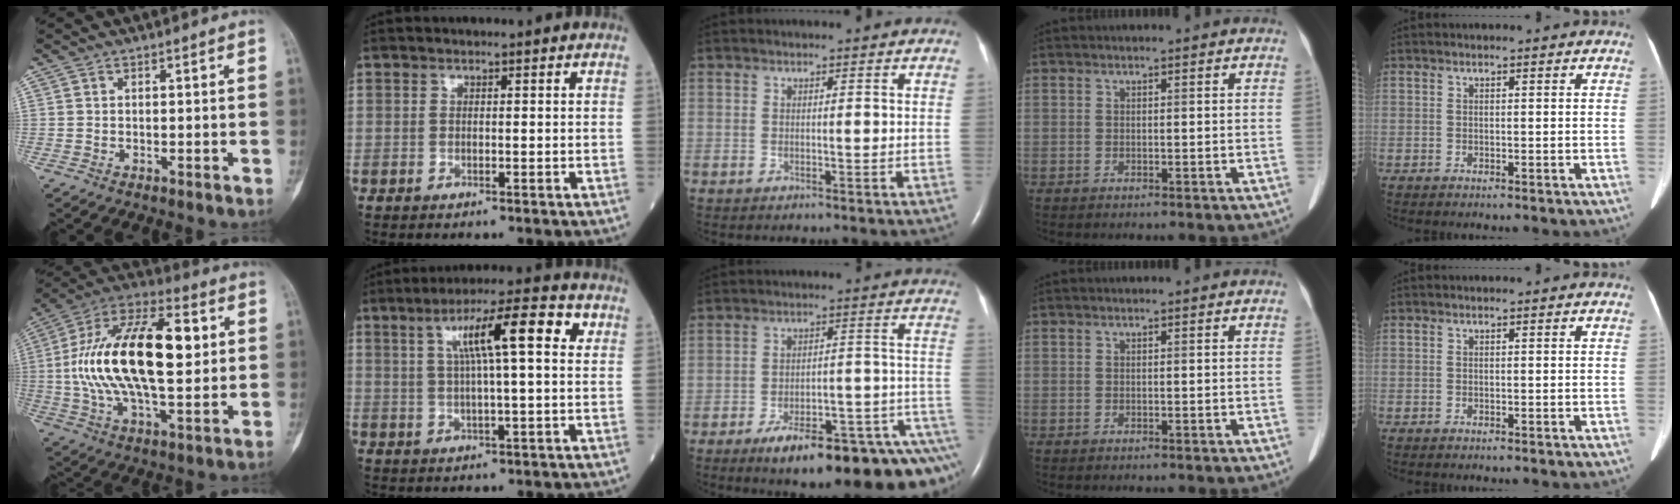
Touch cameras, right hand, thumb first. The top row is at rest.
{"thumb": {"total": 25.0, "force": [2.7, 11.6, 22.0], "torque": [-0.401, 0.014, 0.039]}, "index": {"total": 11.1, "force": [3.6, 1.2, 10.4], "torque": [-0.169, 0.024, 0.054]}, "middle": {"total": 18.4, "force": [-13.3, 3.1, 12.4], "torque": [-0.082, 0.036, -0.186]}}